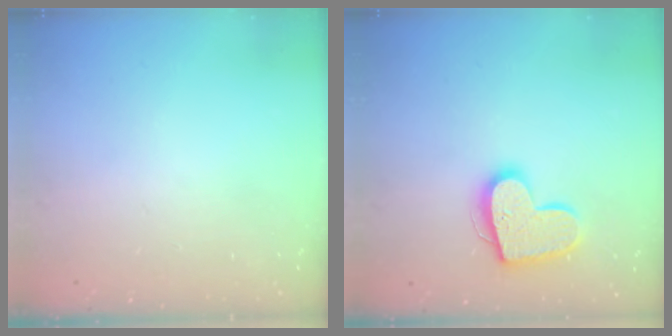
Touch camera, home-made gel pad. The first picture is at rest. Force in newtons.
{"total": 14.8, "press": 14.8, "slide": 1.0}